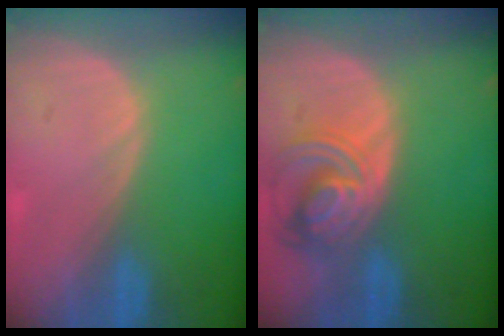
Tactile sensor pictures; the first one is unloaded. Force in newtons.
{"total": 7.8, "press": 6.8, "slide": 3.7}